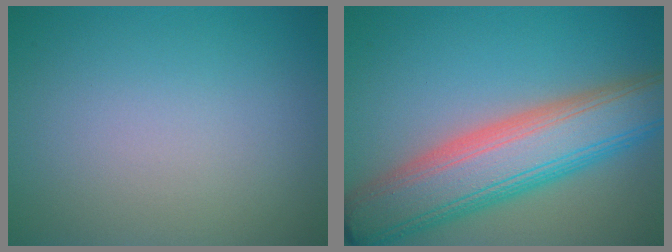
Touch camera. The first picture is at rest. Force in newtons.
{"total": 9.9, "press": 9.9, "slide": 0.5}